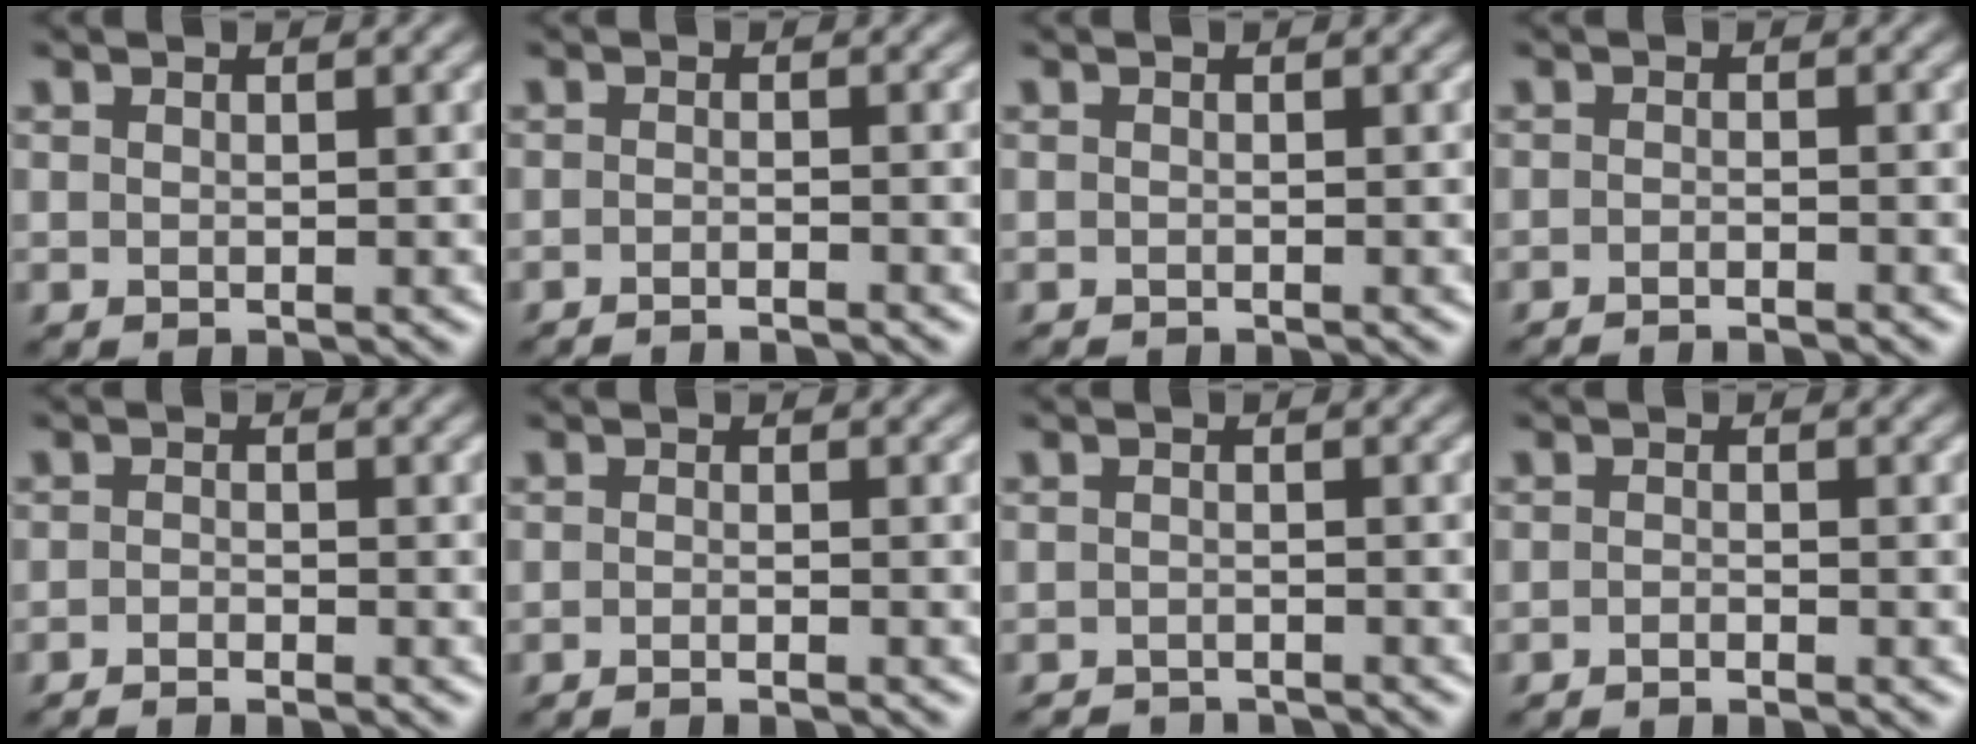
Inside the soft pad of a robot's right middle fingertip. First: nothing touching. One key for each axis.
{"total": 2.5, "fx": -2.2, "fy": 0.4, "fz": 1.3, "tx": -0.011, "ty": 0.000, "tz": -0.038}
{"total": 1.3, "fx": -1.2, "fy": 0.2, "fz": 0.4, "tx": 0.002, "ty": -0.008, "tz": -0.021}
{"total": 2.4, "fx": -2.1, "fy": 0.4, "fz": 1.1, "tx": -0.011, "ty": -0.002, "tz": -0.037}
{"total": 1.8, "fx": -1.5, "fy": 0.3, "fz": 0.8, "tx": -0.016, "ty": -0.002, "tz": -0.031}
{"total": 2.0, "fx": -1.4, "fy": 0.5, "fz": 1.4, "tx": -0.011, "ty": -0.002, "tz": -0.028}
{"total": 3.1, "fx": -3.0, "fy": 0.5, "fz": 0.6, "tx": -0.005, "ty": -0.006, "tz": -0.050}
{"total": 1.2, "fx": -1.0, "fy": 0.2, "fz": 0.6, "tx": -0.008, "ty": -0.004, "tz": -0.023}